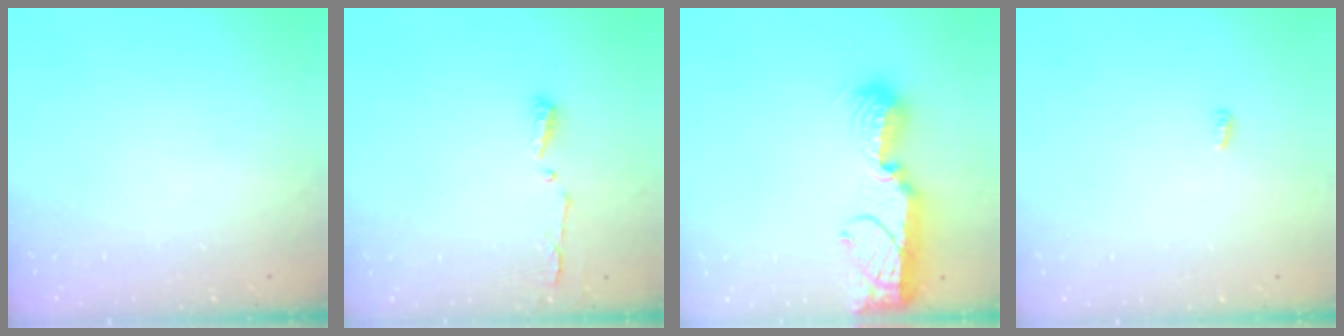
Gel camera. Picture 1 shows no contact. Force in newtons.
{"total": 3.7, "press": 3.7, "slide": 0.5}
{"total": 13.4, "press": 13.3, "slide": 0.6}
{"total": 2.6, "press": 2.6, "slide": 0.2}